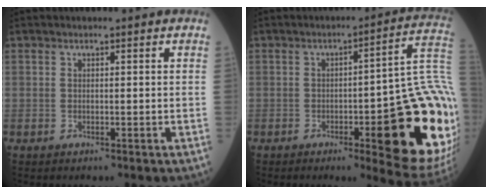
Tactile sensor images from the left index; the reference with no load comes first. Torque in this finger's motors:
{"motor_torque": [1.95, 0.18, 0.48, 0.14]}